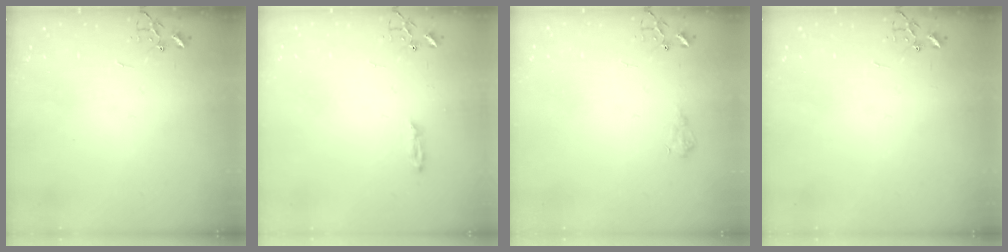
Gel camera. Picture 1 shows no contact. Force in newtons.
{"total": 2.2, "press": 2.2, "slide": 0.4}
{"total": 7.3, "press": 7.3, "slide": 0.4}
{"total": 0.0}